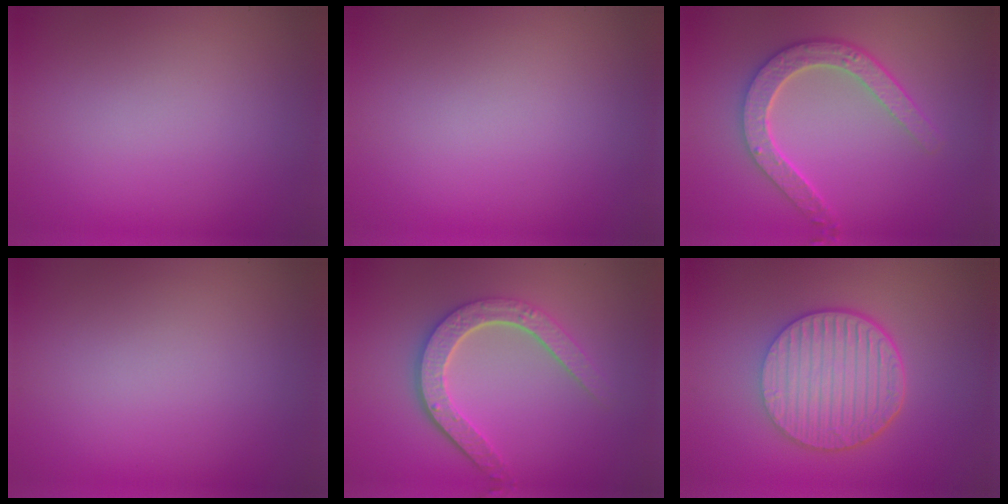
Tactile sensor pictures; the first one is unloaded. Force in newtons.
{"total": 0.0}
{"total": 4.7, "press": 3.8, "slide": 2.9}
{"total": 0.0}
{"total": 4.6, "press": 3.6, "slide": 3.0}
{"total": 6.5, "press": 4.8, "slide": 4.5}